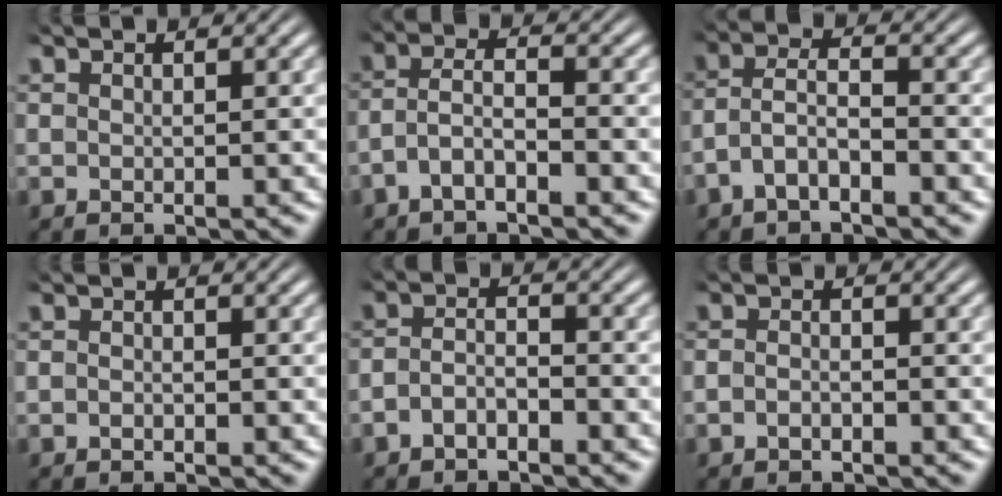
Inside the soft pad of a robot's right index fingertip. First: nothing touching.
{"total": 3.5, "force": [-1.9, 1.8, 2.3], "torque": [-0.048, -0.011, -0.035]}
{"total": 4.0, "force": [-1.8, 2.4, 2.5], "torque": [-0.054, -0.011, -0.035]}
{"total": 0.6, "force": [-0.5, -0.1, 0.2], "torque": [-0.005, -0.004, -0.009]}
{"total": 2.8, "force": [-2.2, 1.3, 1.3], "torque": [-0.024, -0.010, -0.037]}
{"total": 1.2, "force": [-1.1, 0.3, 0.5], "torque": [-0.008, -0.001, -0.022]}